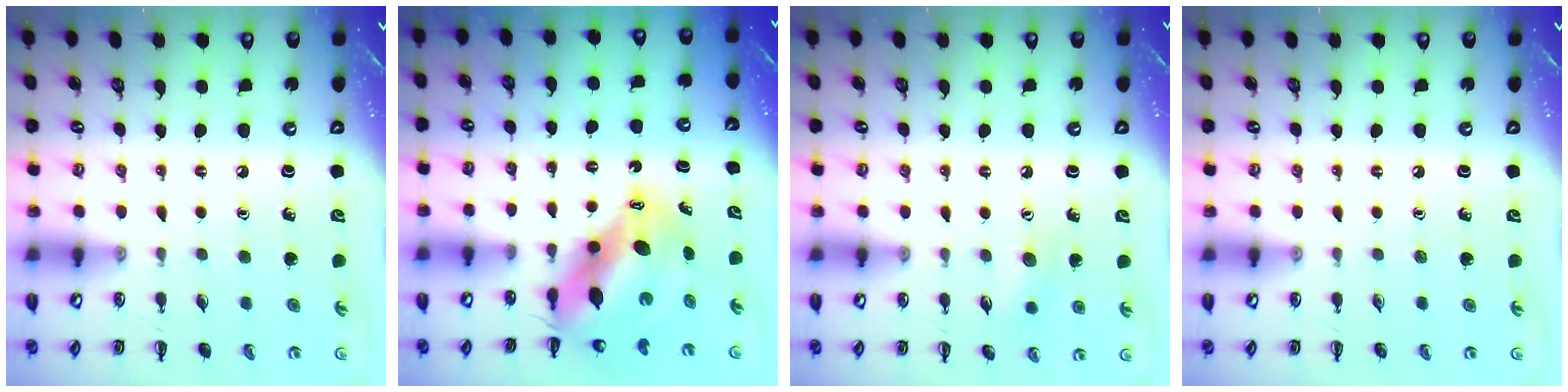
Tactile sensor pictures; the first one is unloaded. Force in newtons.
{"total": 9.9, "press": 9.6, "slide": 2.6}
{"total": 5.8, "press": 5.7, "slide": 1.3}
{"total": 0.0}